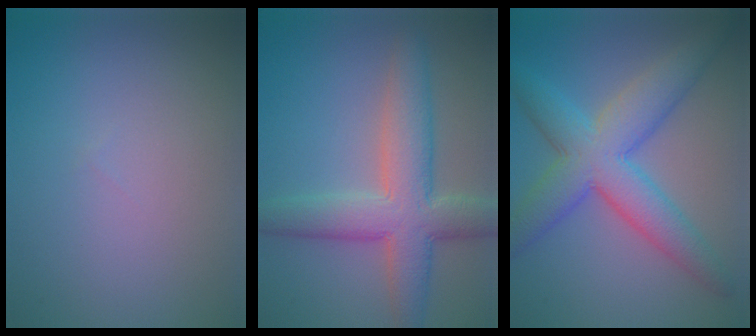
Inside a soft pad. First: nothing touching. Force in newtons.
{"total": 6.9, "press": 6.9, "slide": 0.5}
{"total": 7.5, "press": 7.5, "slide": 0.2}